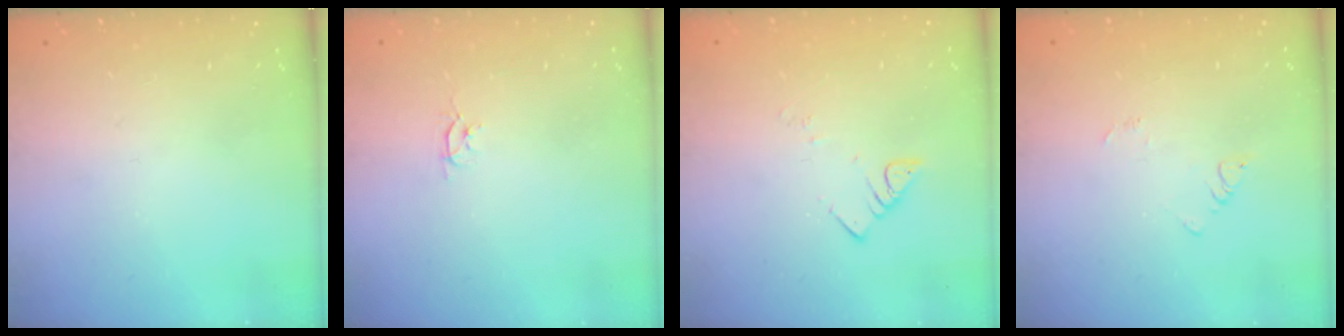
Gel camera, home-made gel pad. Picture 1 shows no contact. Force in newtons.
{"total": 2.6, "press": 2.6, "slide": 0.3}
{"total": 3.6, "press": 3.6, "slide": 0.6}
{"total": 2.4, "press": 2.4, "slide": 0.3}